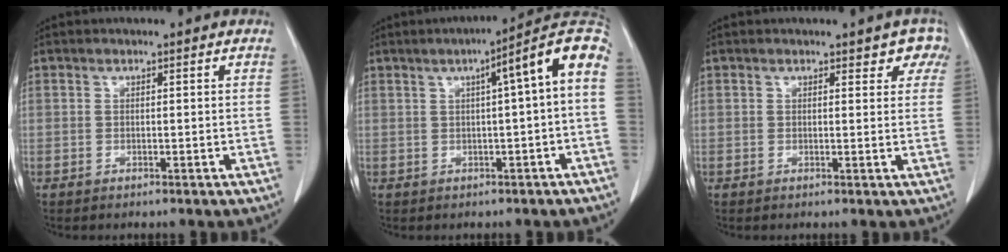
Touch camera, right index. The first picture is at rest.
{"total": 9.5, "force": [2.0, -0.1, 9.3], "torque": [-0.118, 0.033, 0.019]}
{"total": 3.6, "force": [2.6, 1.9, 1.6], "torque": [0.005, 0.002, 0.020]}